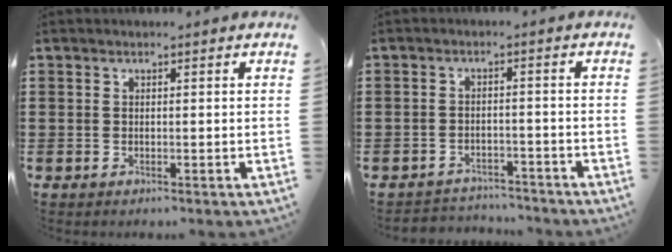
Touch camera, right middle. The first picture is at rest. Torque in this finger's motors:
{"motor_torque": [0.16, 0.06, -0.08, -0.04]}